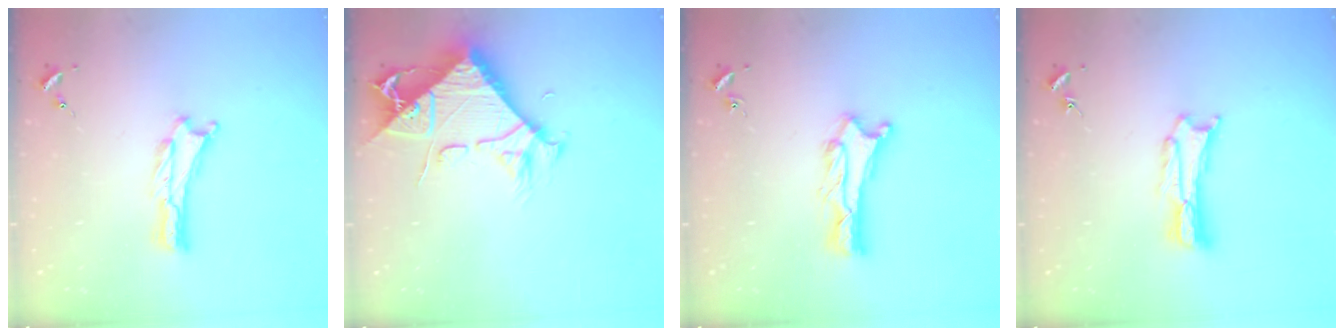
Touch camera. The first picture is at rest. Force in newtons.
{"total": 6.8, "press": 6.8, "slide": 0.9}
{"total": 1.2, "press": 1.1, "slide": 0.1}
{"total": 1.8, "press": 1.8, "slide": 0.3}